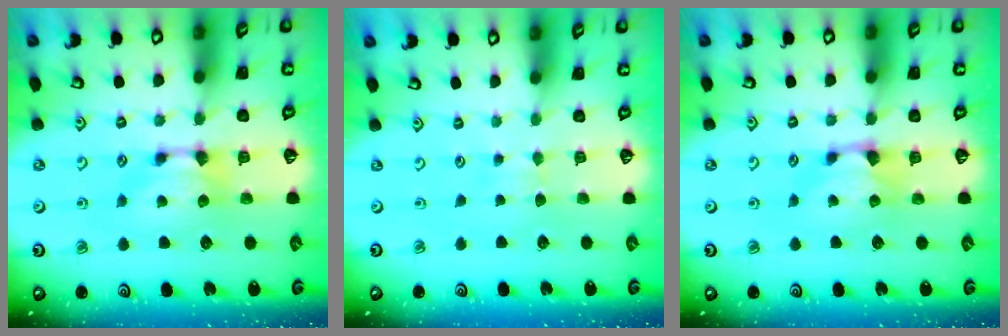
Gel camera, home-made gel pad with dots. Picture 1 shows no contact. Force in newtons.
{"total": 3.0, "press": 3.0, "slide": 0.4}
{"total": 0.8, "press": 0.3, "slide": 0.7}